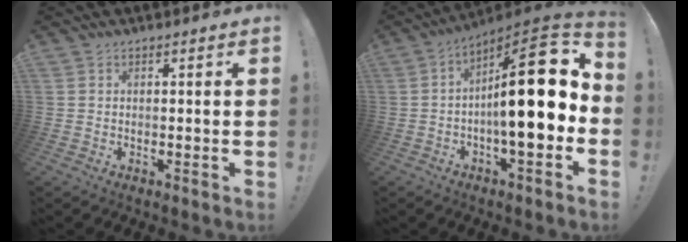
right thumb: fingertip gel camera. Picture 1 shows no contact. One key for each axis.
{"total": 20.7, "fx": 0.8, "fy": 5.3, "fz": 20.0, "tx": -0.301, "ty": -0.003, "tz": 0.008}